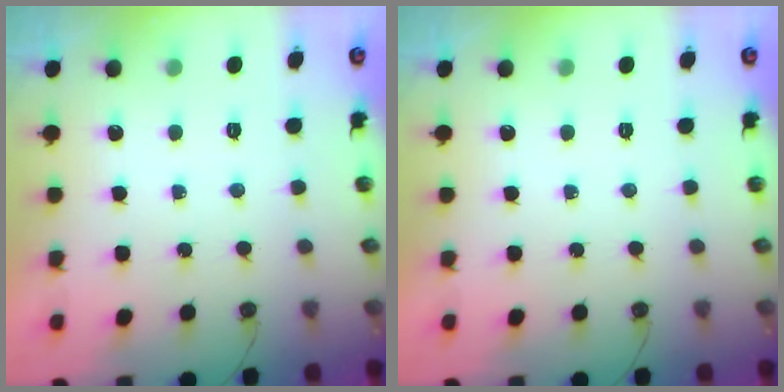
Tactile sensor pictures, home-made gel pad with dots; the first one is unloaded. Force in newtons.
{"total": 0.0}